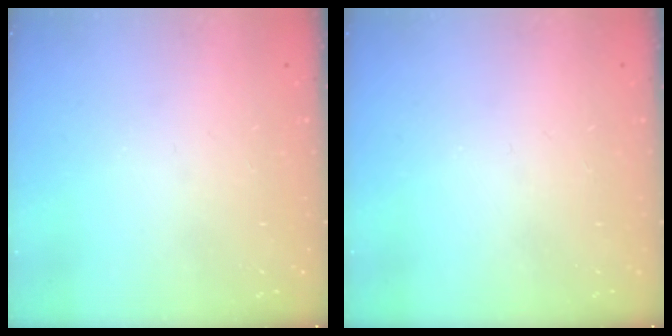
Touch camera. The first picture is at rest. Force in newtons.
{"total": 0.0}